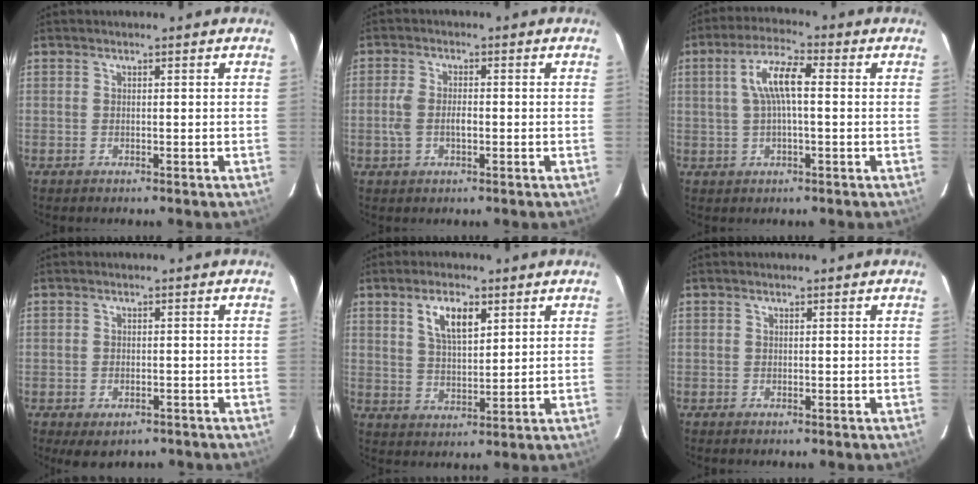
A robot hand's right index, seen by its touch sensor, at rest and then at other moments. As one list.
[{"total": 4.5, "force": [-0.9, 2.4, 3.8], "torque": [-0.079, 0.001, -0.016]}, {"total": 7.4, "force": [0.9, 1.9, 7.1], "torque": [-0.136, 0.014, 0.018]}, {"total": 4.4, "force": [-2.7, 2.5, 2.3], "torque": [-0.047, -0.013, -0.033]}, {"total": 6.9, "force": [3.4, 2.8, 5.3], "torque": [-0.096, 0.007, 0.066]}, {"total": 0.0}]